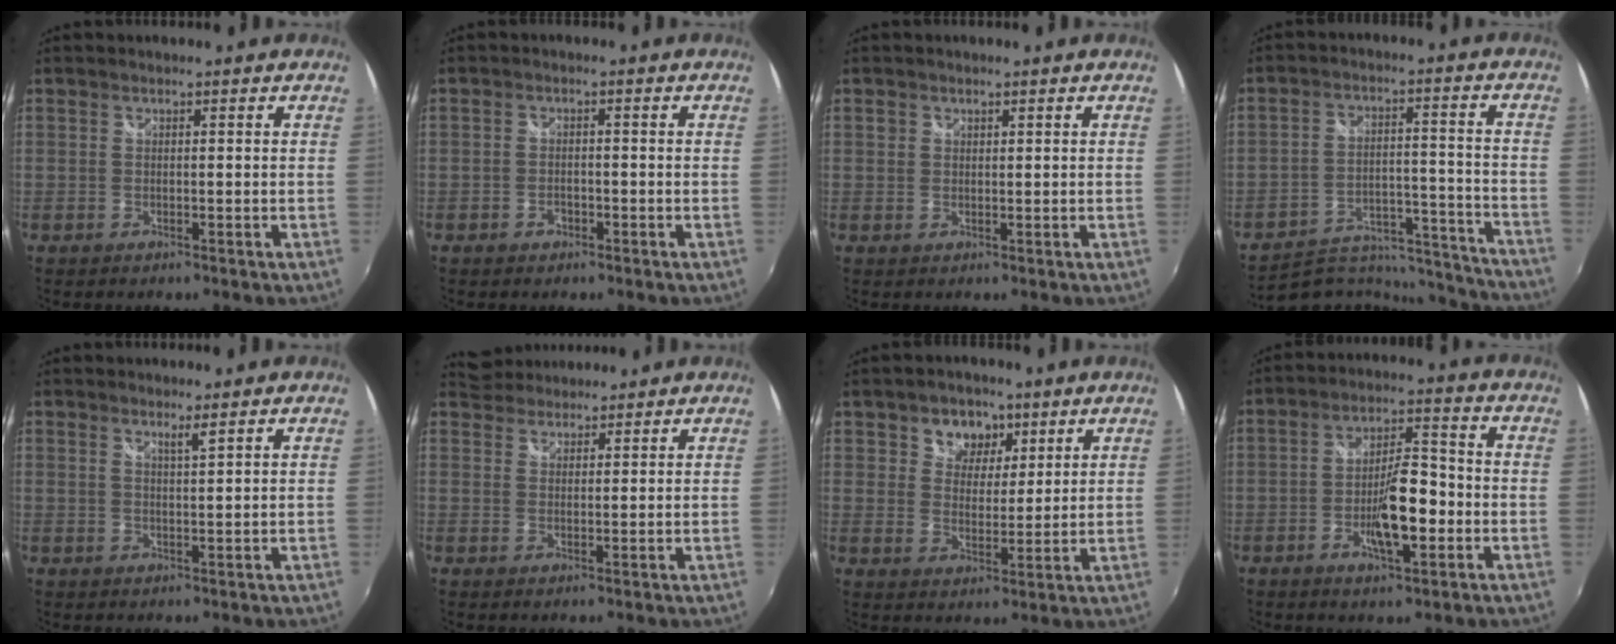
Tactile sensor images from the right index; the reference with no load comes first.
{"total": 2.1, "force": [-1.2, 1.5, 0.6], "torque": [-0.015, -0.001, -0.020]}
{"total": 1.0, "force": [0.4, 1.0, 0.1], "torque": [-0.001, 0.002, 0.005]}
{"total": 17.3, "force": [-16.4, 4.7, 2.9], "torque": [-0.049, 0.038, -0.223]}
{"total": 1.7, "force": [1.3, -0.4, 1.0], "torque": [-0.018, -0.005, 0.020]}
{"total": 4.9, "force": [4.6, 1.7, 0.3], "torque": [-0.008, 0.021, 0.074]}
{"total": 7.0, "force": [3.7, 5.3, 2.6], "torque": [-0.042, 0.011, 0.062]}
{"total": 9.8, "force": [-3.0, 3.0, 8.8], "torque": [-0.157, 0.004, -0.045]}